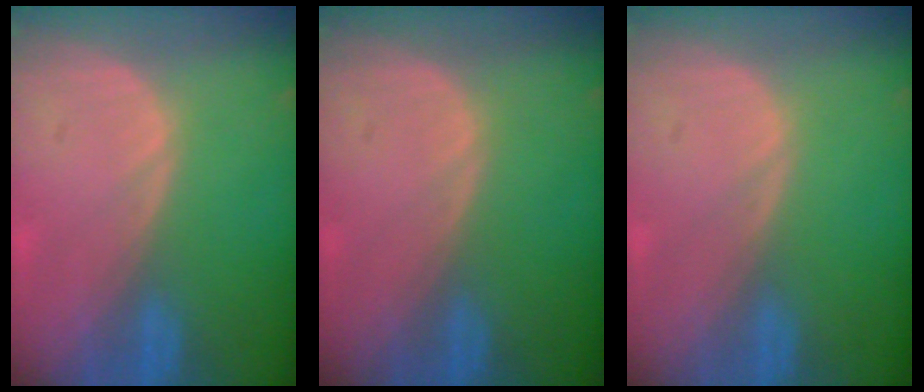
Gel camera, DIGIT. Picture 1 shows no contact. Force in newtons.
{"total": 0.0}
{"total": 0.0}